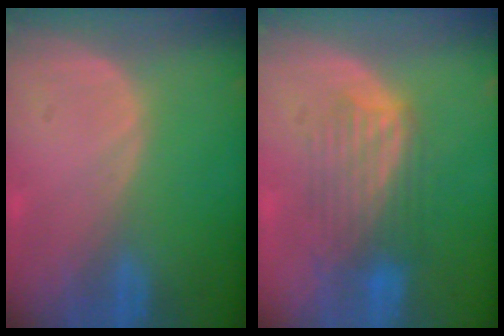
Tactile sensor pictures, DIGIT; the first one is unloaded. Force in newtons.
{"total": 6.4, "press": 6.3, "slide": 0.6}